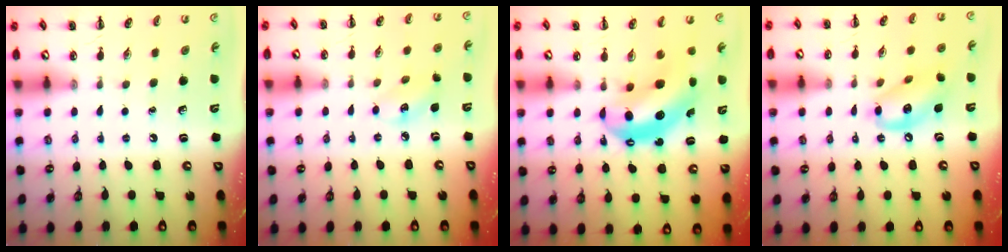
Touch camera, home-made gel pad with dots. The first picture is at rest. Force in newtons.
{"total": 4.4, "press": 4.3, "slide": 0.7}
{"total": 8.3, "press": 8.1, "slide": 1.9}
{"total": 13.4, "press": 13.1, "slide": 2.8}